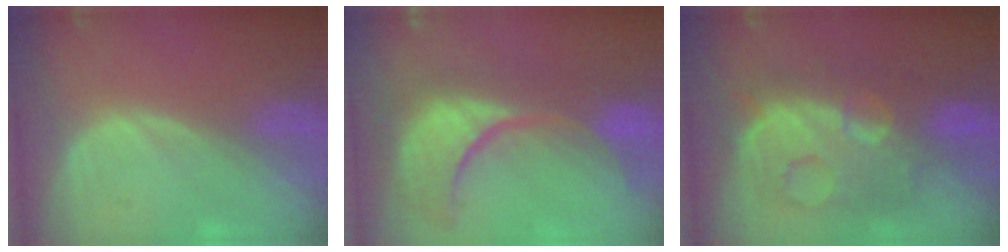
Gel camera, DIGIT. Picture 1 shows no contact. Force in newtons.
{"total": 12.1, "press": 11.0, "slide": 5.1}
{"total": 12.3, "press": 12.2, "slide": 1.2}